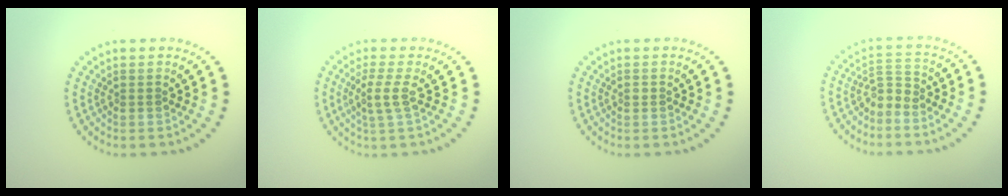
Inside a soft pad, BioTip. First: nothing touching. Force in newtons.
{"total": 2.1, "press": 1.7, "slide": 1.3}
{"total": 0.6, "press": 0.5, "slide": 0.2}
{"total": 2.0, "press": 1.4, "slide": 1.4}